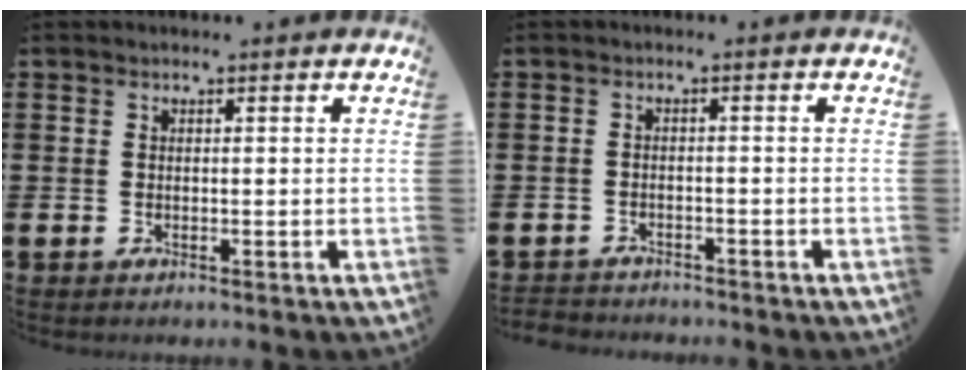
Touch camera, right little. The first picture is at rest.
{"total": 1.6, "force": [-1.6, 0.2, -0.2], "torque": [-0.001, 0.002, -0.036]}